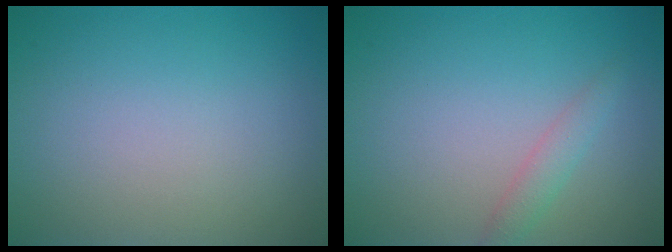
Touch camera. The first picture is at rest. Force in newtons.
{"total": 1.5, "press": 1.5, "slide": 0.1}